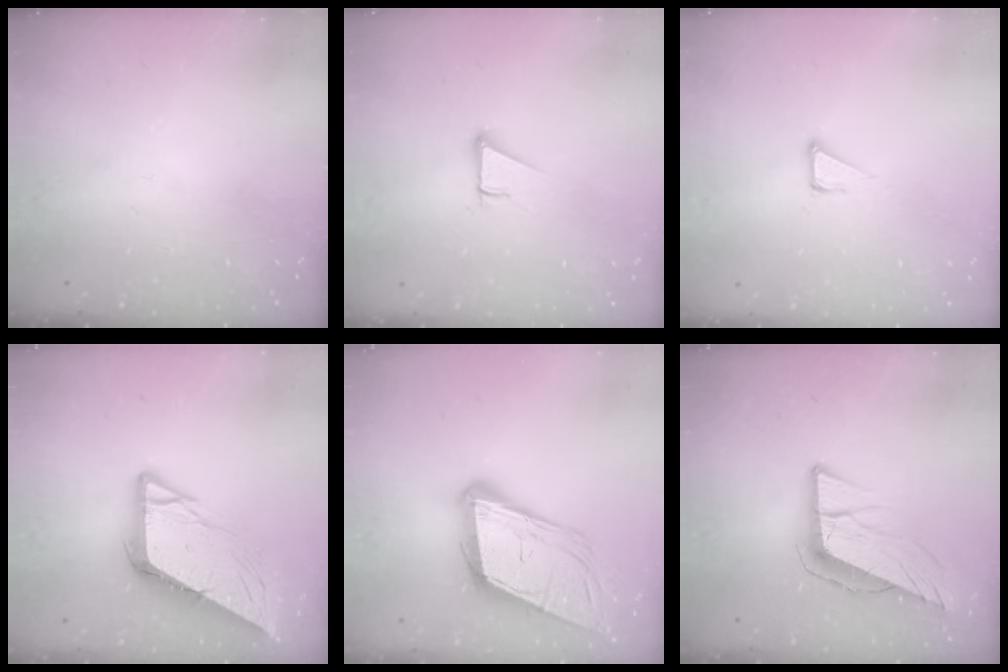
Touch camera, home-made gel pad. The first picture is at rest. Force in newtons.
{"total": 3.0, "press": 3.0, "slide": 0.1}
{"total": 3.4, "press": 3.4, "slide": 0.2}
{"total": 11.0, "press": 10.9, "slide": 1.2}
{"total": 16.6, "press": 16.1, "slide": 4.0}
{"total": 11.4, "press": 10.8, "slide": 3.6}